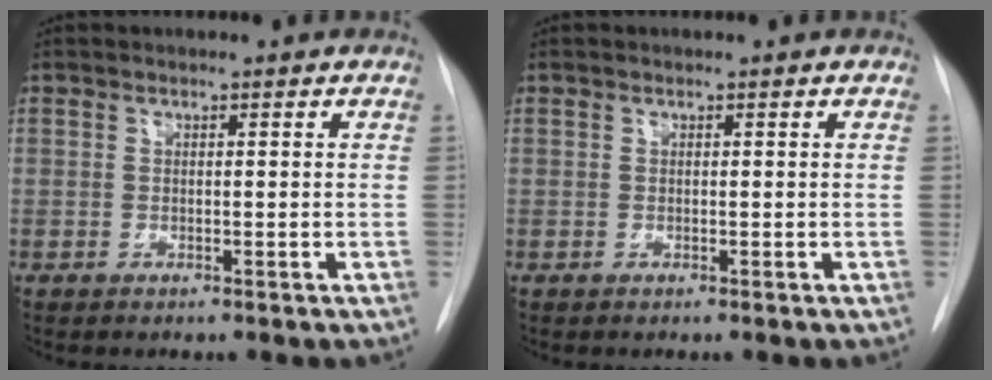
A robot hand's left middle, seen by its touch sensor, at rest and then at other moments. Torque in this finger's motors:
{"motor_torque": [0.36, -0.36, -0.07, 0.01]}